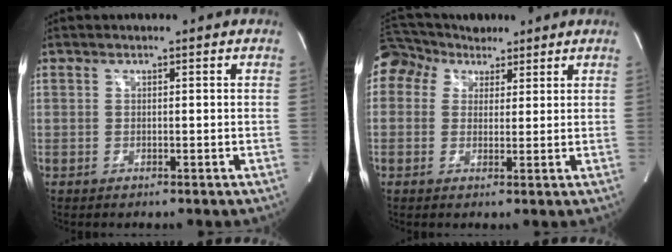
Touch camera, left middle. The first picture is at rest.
{"total": 8.9, "force": [5.7, 6.5, 2.0], "torque": [-0.053, 0.051, 0.102]}